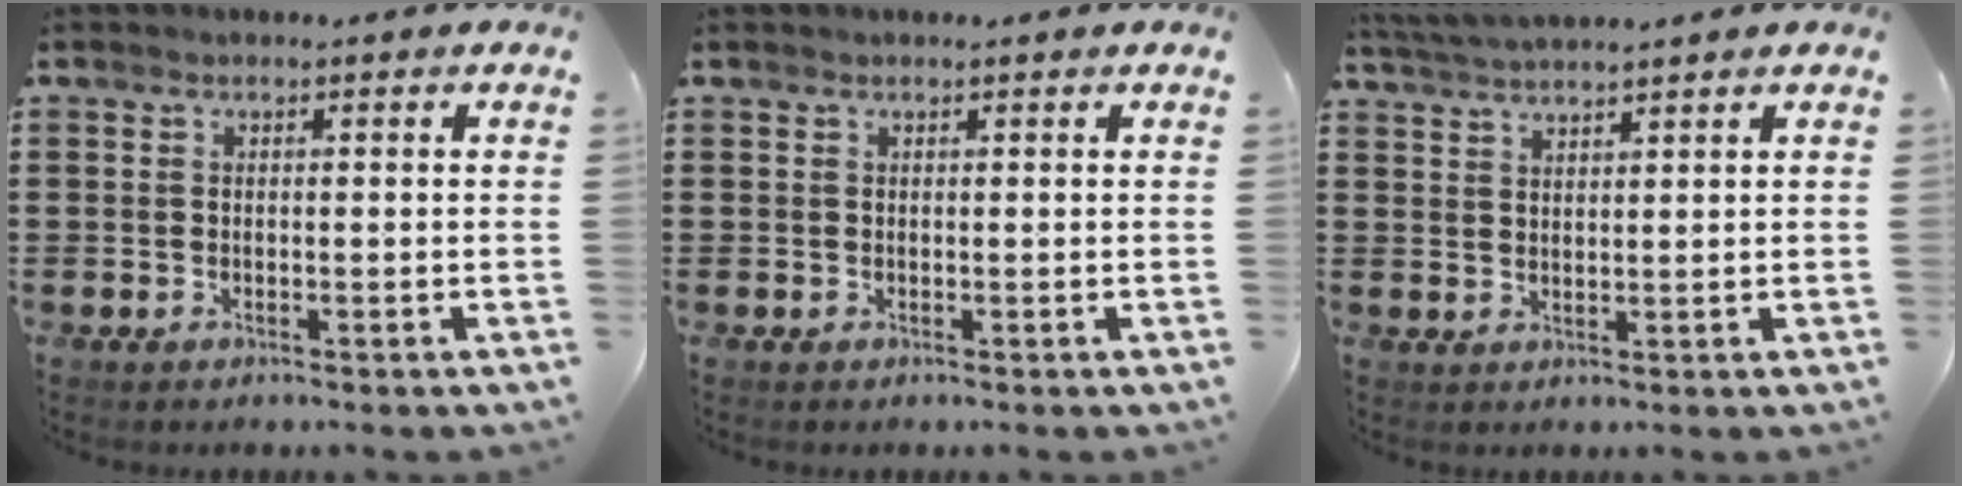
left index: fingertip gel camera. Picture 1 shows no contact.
{"total": 0.0}
{"total": 3.1, "force": [3.0, -0.6, 0.5], "torque": [-0.018, -0.006, 0.056]}